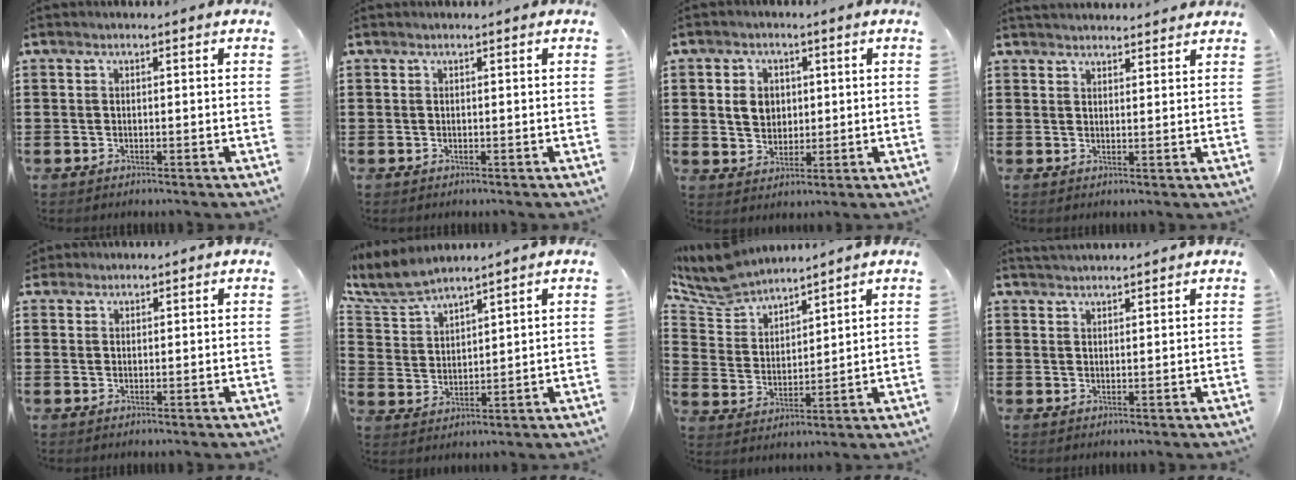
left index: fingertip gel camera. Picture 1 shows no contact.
{"total": 0.0}
{"total": 4.2, "force": [0.7, 3.6, 2.1], "torque": [-0.046, 0.008, 0.007]}
{"total": 2.3, "force": [2.3, 0.1, -0.1], "torque": [-0.004, -0.004, 0.044]}
{"total": 1.4, "force": [1.3, 0.7, 0.1], "torque": [-0.005, 0.004, 0.026]}
{"total": 6.0, "force": [5.5, 1.1, 2.1], "torque": [-0.065, -0.020, 0.099]}
{"total": 6.7, "force": [6.3, 1.8, 1.3], "torque": [-0.060, -0.029, 0.111]}
{"total": 1.9, "force": [1.9, -0.2, 0.0], "torque": [-0.004, 0.000, 0.038]}